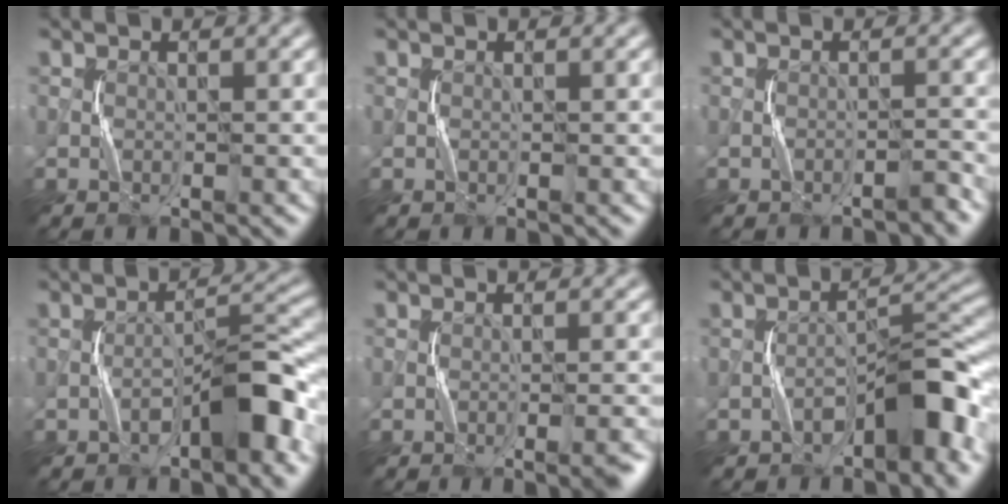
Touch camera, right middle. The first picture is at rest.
{"total": 0.0}
{"total": 1.0, "force": [-1.0, 0.0, 0.2], "torque": [-0.007, 0.008, -0.017]}
{"total": 4.7, "force": [-2.7, 1.1, 3.7], "torque": [-0.053, 0.024, -0.046]}
{"total": 2.5, "force": [-1.2, 0.3, 2.1], "torque": [-0.022, 0.008, -0.019]}
{"total": 5.2, "force": [-2.9, 1.7, 4.0], "torque": [-0.051, 0.026, -0.051]}